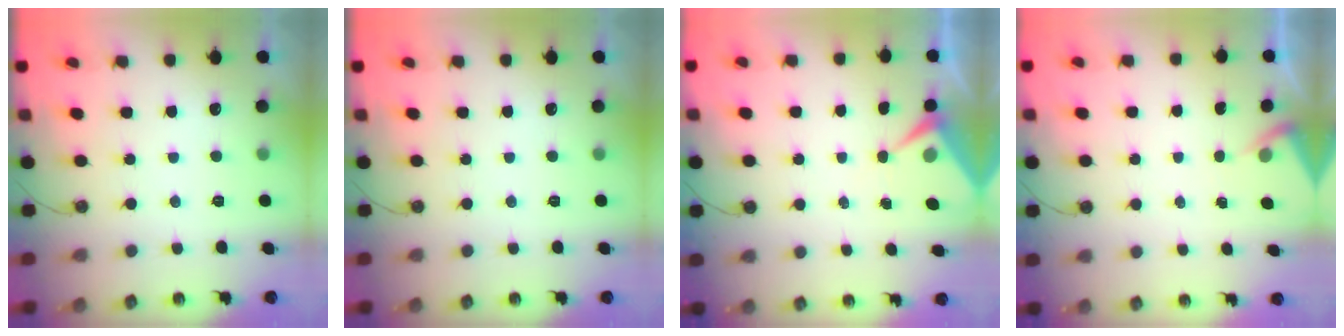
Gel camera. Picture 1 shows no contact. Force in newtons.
{"total": 0.0}
{"total": 6.0, "press": 5.9, "slide": 0.7}
{"total": 3.0, "press": 3.0, "slide": 0.5}